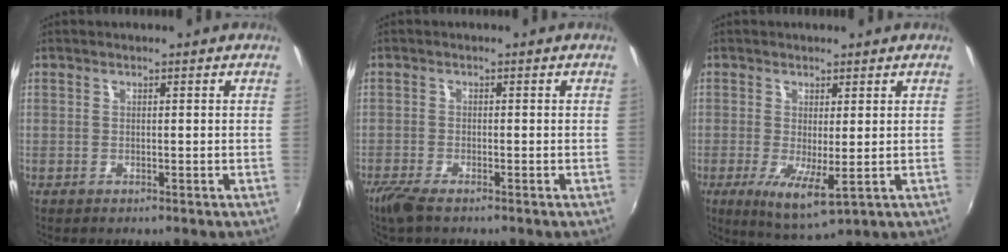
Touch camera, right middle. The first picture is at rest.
{"total": 4.3, "force": [-3.3, 0.7, 2.6], "torque": [-0.067, -0.015, -0.065]}
{"total": 6.6, "force": [-1.0, 1.6, 6.3], "torque": [-0.119, -0.022, -0.013]}